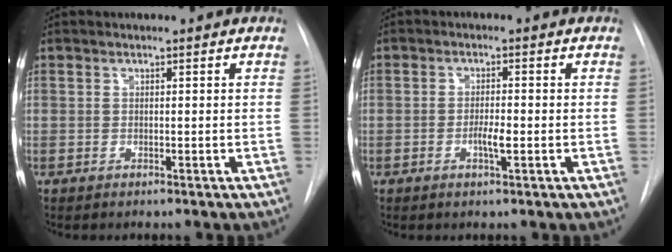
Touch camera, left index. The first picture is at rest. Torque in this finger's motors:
{"motor_torque": [0.28, 0.05, 0.06, 0.01]}